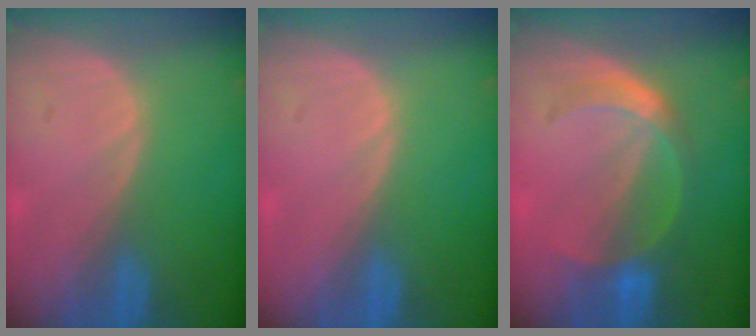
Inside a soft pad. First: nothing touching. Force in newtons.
{"total": 0.0}
{"total": 5.4, "press": 5.2, "slide": 1.3}